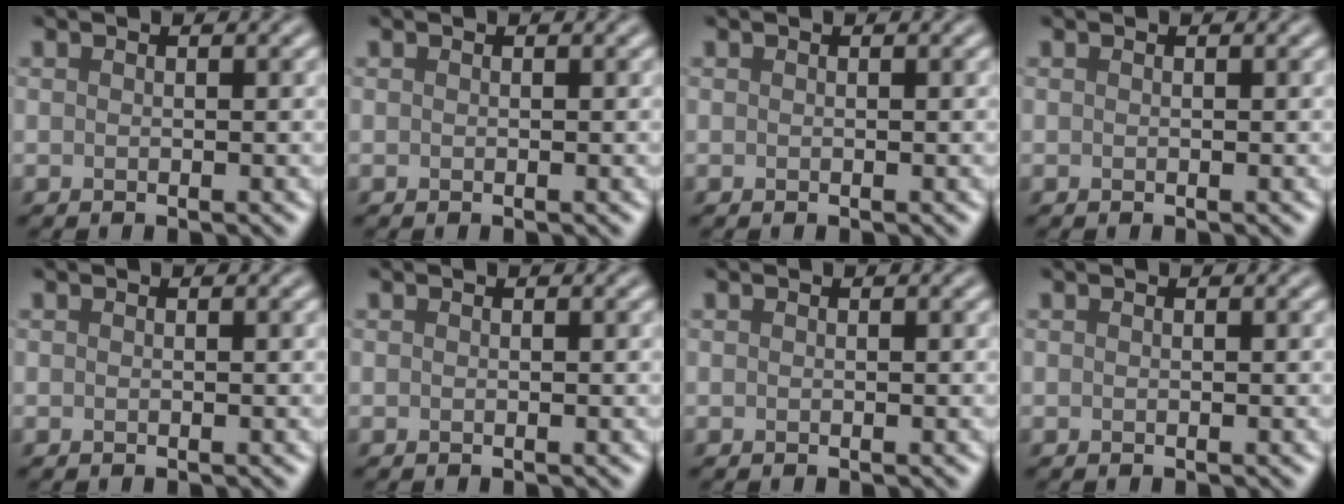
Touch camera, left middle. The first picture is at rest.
{"total": 0.0}
{"total": 0.0}
{"total": 0.0}
{"total": 0.0}
{"total": 0.0}
{"total": 0.0}
{"total": 0.0}